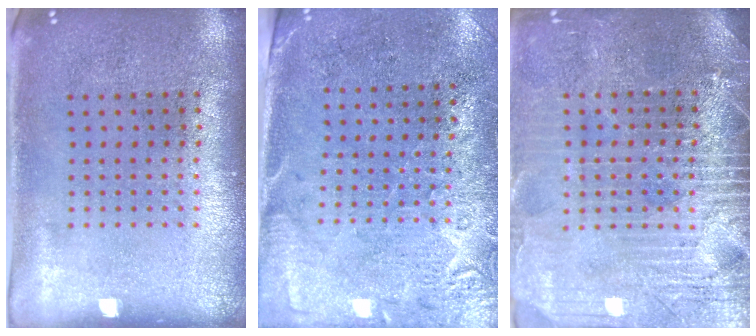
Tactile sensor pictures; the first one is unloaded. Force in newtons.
{"total": 2.7, "press": 2.4, "slide": 1.2}
{"total": 4.0, "press": 3.6, "slide": 1.8}